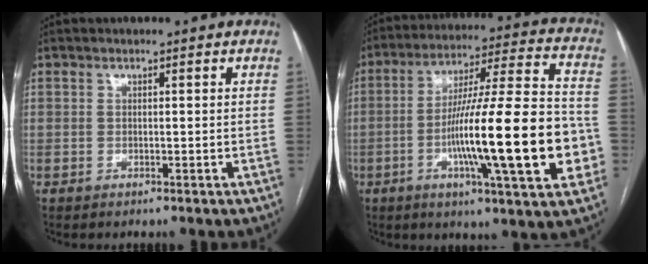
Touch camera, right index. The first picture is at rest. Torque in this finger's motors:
{"motor_torque": [2.14, 0.00, 0.81, 0.21]}